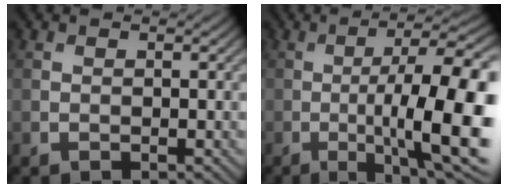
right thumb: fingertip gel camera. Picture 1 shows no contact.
{"total": 17.7, "force": [-3.1, 4.9, 16.7], "torque": [-0.238, -0.011, -0.037]}